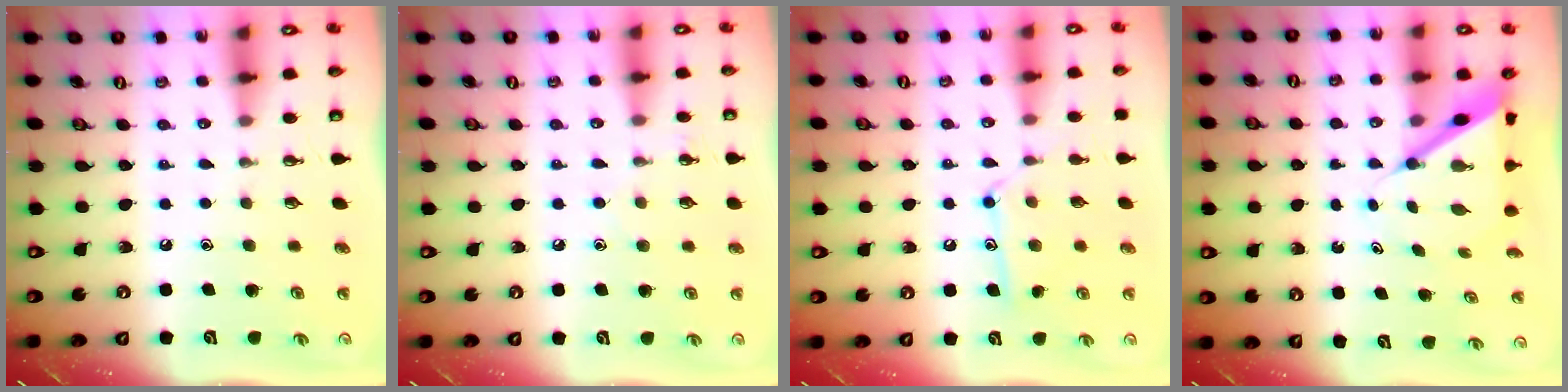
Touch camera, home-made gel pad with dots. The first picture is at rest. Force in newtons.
{"total": 5.7, "press": 5.6, "slide": 0.6}
{"total": 11.6, "press": 11.6, "slide": 0.7}
{"total": 7.5, "press": 7.4, "slide": 0.7}